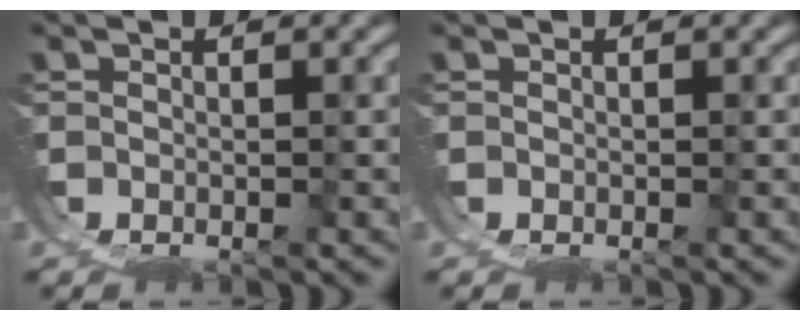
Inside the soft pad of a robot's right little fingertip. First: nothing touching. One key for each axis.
{"total": 0.0}